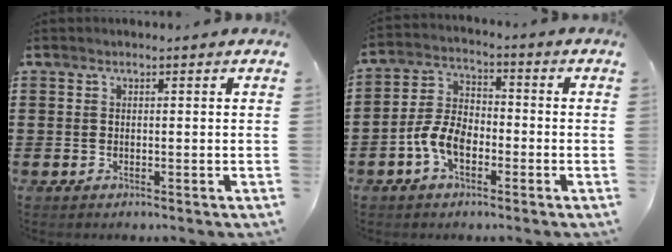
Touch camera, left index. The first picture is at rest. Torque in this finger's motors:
{"motor_torque": [1.25, 0.89, 0.43, 0.11]}